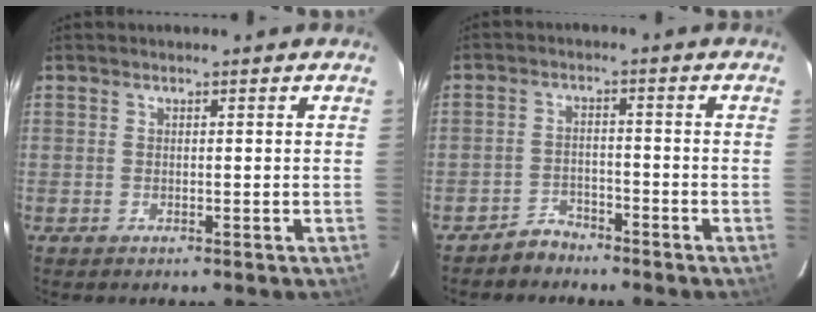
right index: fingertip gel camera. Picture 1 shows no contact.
{"total": 3.7, "force": [-3.3, 1.8, 0.0], "torque": [-0.010, 0.012, -0.057]}